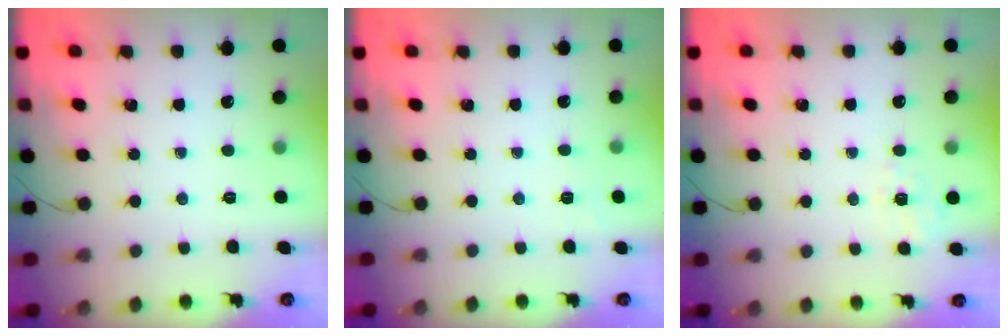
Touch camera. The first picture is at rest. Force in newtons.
{"total": 5.5, "press": 5.3, "slide": 1.5}
{"total": 1.6, "press": 0.2, "slide": 1.6}